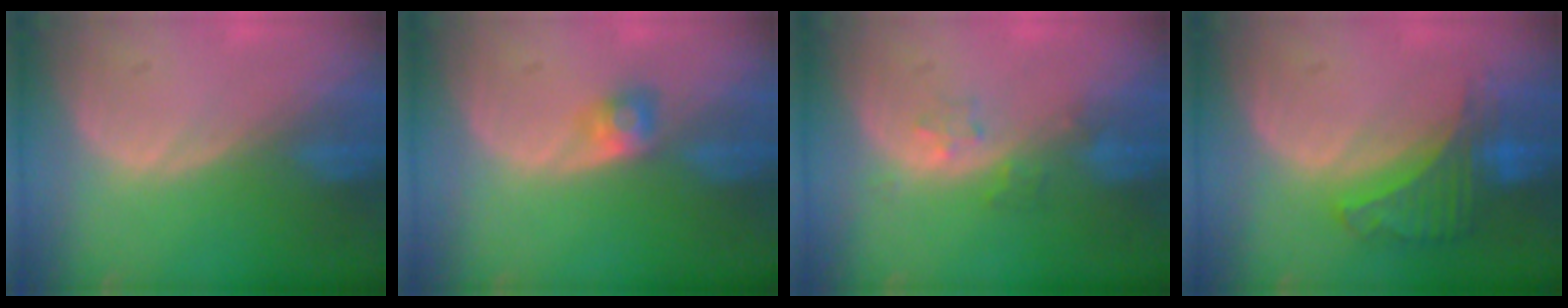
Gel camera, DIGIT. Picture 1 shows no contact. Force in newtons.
{"total": 2.5, "press": 2.4, "slide": 0.8}
{"total": 2.3, "press": 2.2, "slide": 0.3}
{"total": 6.5, "press": 6.0, "slide": 2.4}